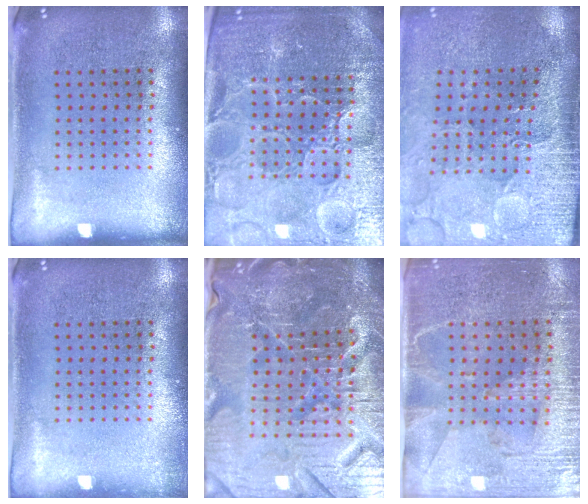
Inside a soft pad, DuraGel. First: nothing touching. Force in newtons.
{"total": 5.5, "press": 5.1, "slide": 2.1}
{"total": 3.5, "press": 3.4, "slide": 1.1}
{"total": 0.6, "press": 0.6, "slide": 0.1}
{"total": 6.1, "press": 5.6, "slide": 2.3}
{"total": 3.4, "press": 3.0, "slide": 1.4}